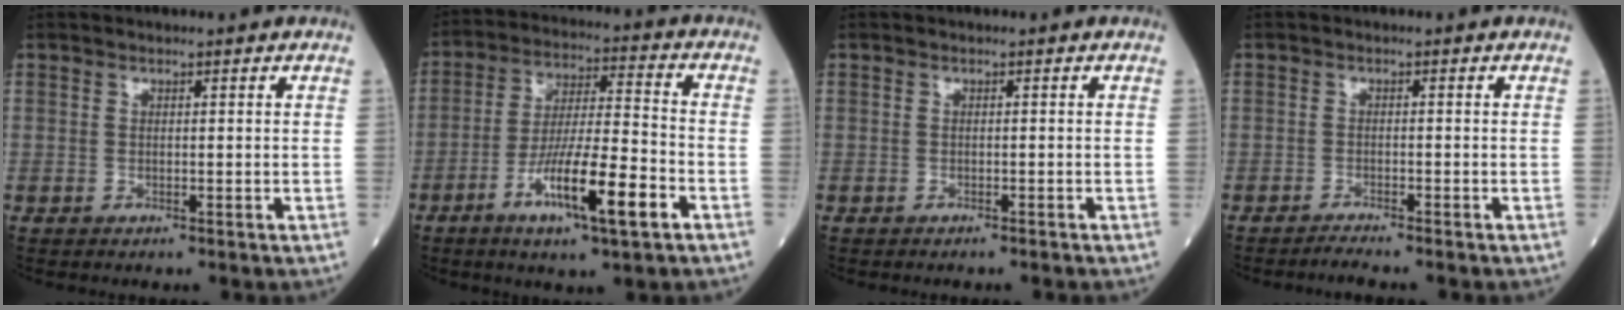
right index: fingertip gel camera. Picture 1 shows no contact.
{"total": 13.2, "force": [-5.9, 1.1, 11.8], "torque": [-0.213, -0.012, -0.105]}
{"total": 1.1, "force": [-1.0, 0.1, 0.3], "torque": [-0.007, -0.001, -0.012]}
{"total": 2.1, "force": [-1.9, -0.4, 0.6], "torque": [-0.015, -0.004, -0.032]}